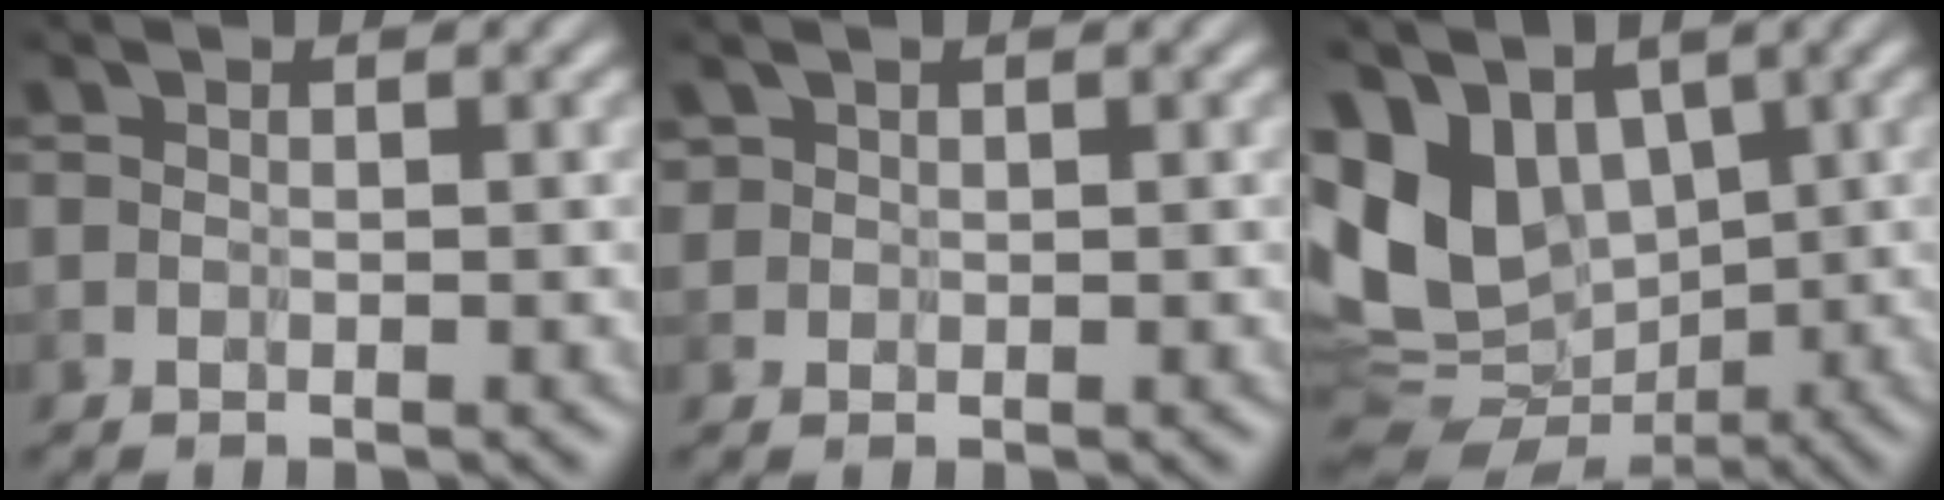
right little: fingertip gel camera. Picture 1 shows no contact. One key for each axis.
{"total": 1.3, "fx": 0.9, "fy": 0.8, "fz": 0.3, "tx": -0.017, "ty": 0.005, "tz": 0.004}
{"total": 6.2, "fx": 1.6, "fy": 4.2, "fz": 4.2, "tx": -0.106, "ty": -0.019, "tz": 0.024}